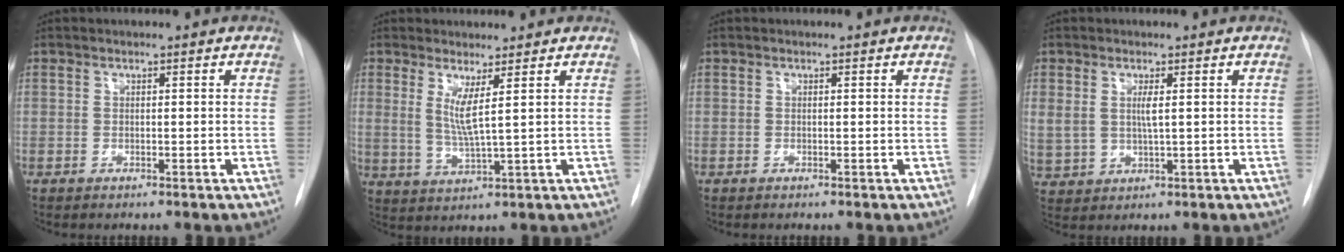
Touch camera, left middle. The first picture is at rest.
{"total": 4.3, "force": [1.7, -0.4, 4.0], "torque": [-0.081, -0.017, 0.038]}
{"total": 0.0}
{"total": 4.9, "force": [1.2, 2.3, 4.2], "torque": [-0.098, 0.003, 0.031]}